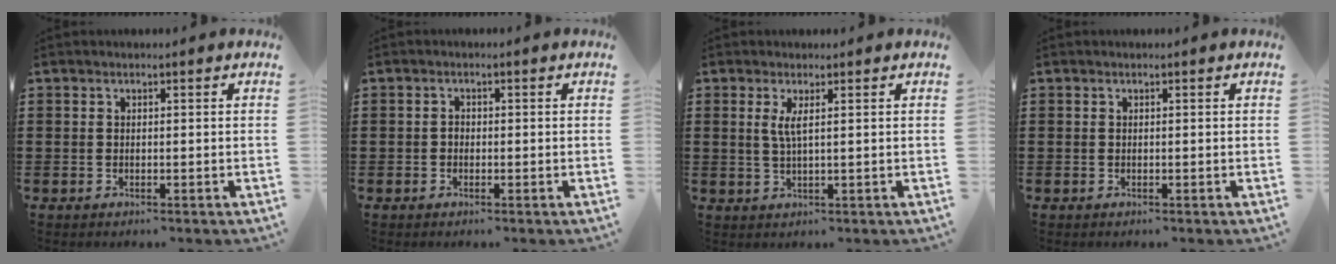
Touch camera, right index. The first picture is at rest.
{"total": 0.9, "force": [-0.4, 0.7, 0.5], "torque": [-0.012, 0.000, -0.007]}
{"total": 2.6, "force": [0.7, 0.1, 2.5], "torque": [-0.053, -0.001, 0.011]}
{"total": 0.0}